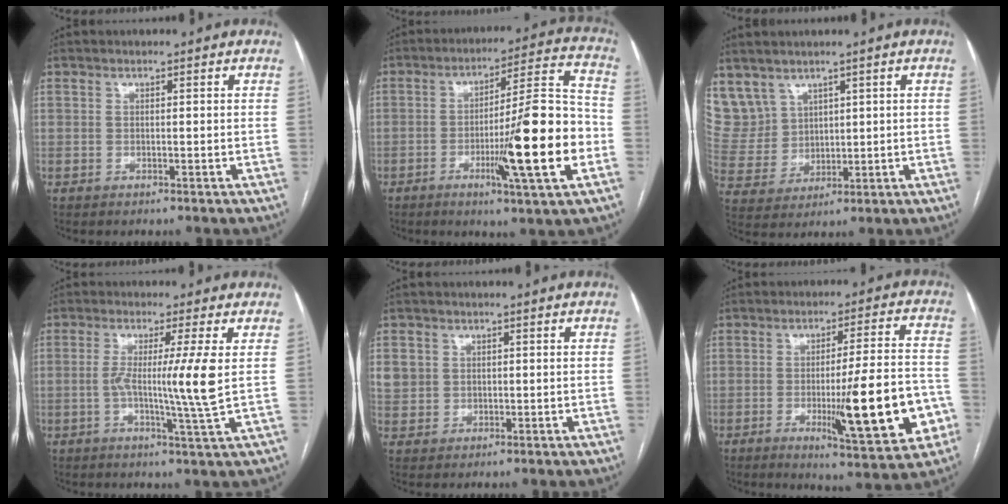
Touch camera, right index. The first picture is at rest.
{"total": 17.0, "force": [-4.8, 0.1, 16.3], "torque": [-0.251, -0.005, -0.076]}
{"total": 8.7, "force": [5.7, 6.5, 1.2], "torque": [-0.049, 0.027, 0.141]}
{"total": 7.6, "force": [-0.1, -1.8, 7.4], "torque": [-0.135, -0.014, -0.001]}
{"total": 3.7, "force": [0.9, 3.5, 1.1], "torque": [-0.027, 0.010, 0.024]}
{"total": 15.8, "force": [-4.6, 1.7, 15.1], "torque": [-0.220, -0.009, -0.058]}